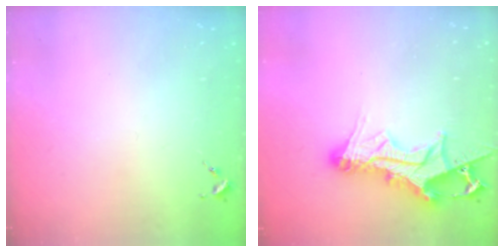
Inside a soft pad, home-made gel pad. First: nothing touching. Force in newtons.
{"total": 14.6, "press": 14.6, "slide": 1.4}